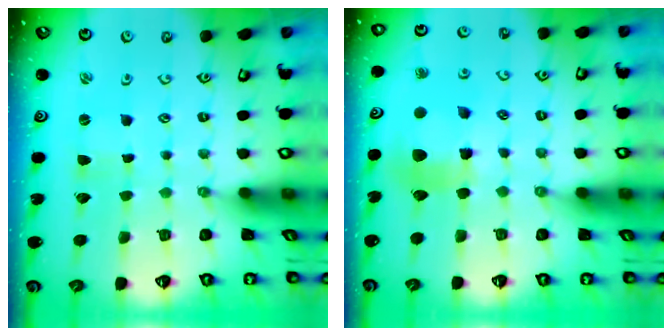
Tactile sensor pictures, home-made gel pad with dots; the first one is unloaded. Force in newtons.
{"total": 9.9, "press": 9.8, "slide": 1.3}